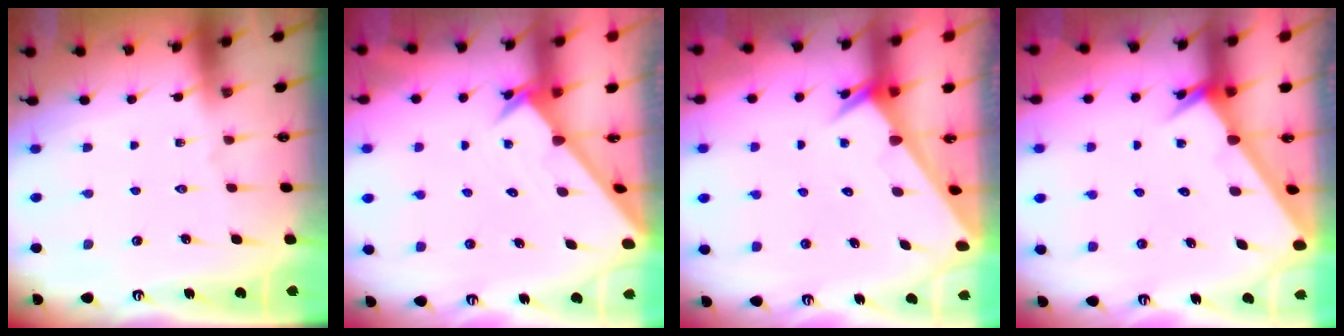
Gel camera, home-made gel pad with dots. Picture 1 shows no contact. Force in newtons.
{"total": 2.1, "press": 2.1, "slide": 0.1}
{"total": 2.5, "press": 2.5, "slide": 0.0}
{"total": 2.5, "press": 2.5, "slide": 0.1}